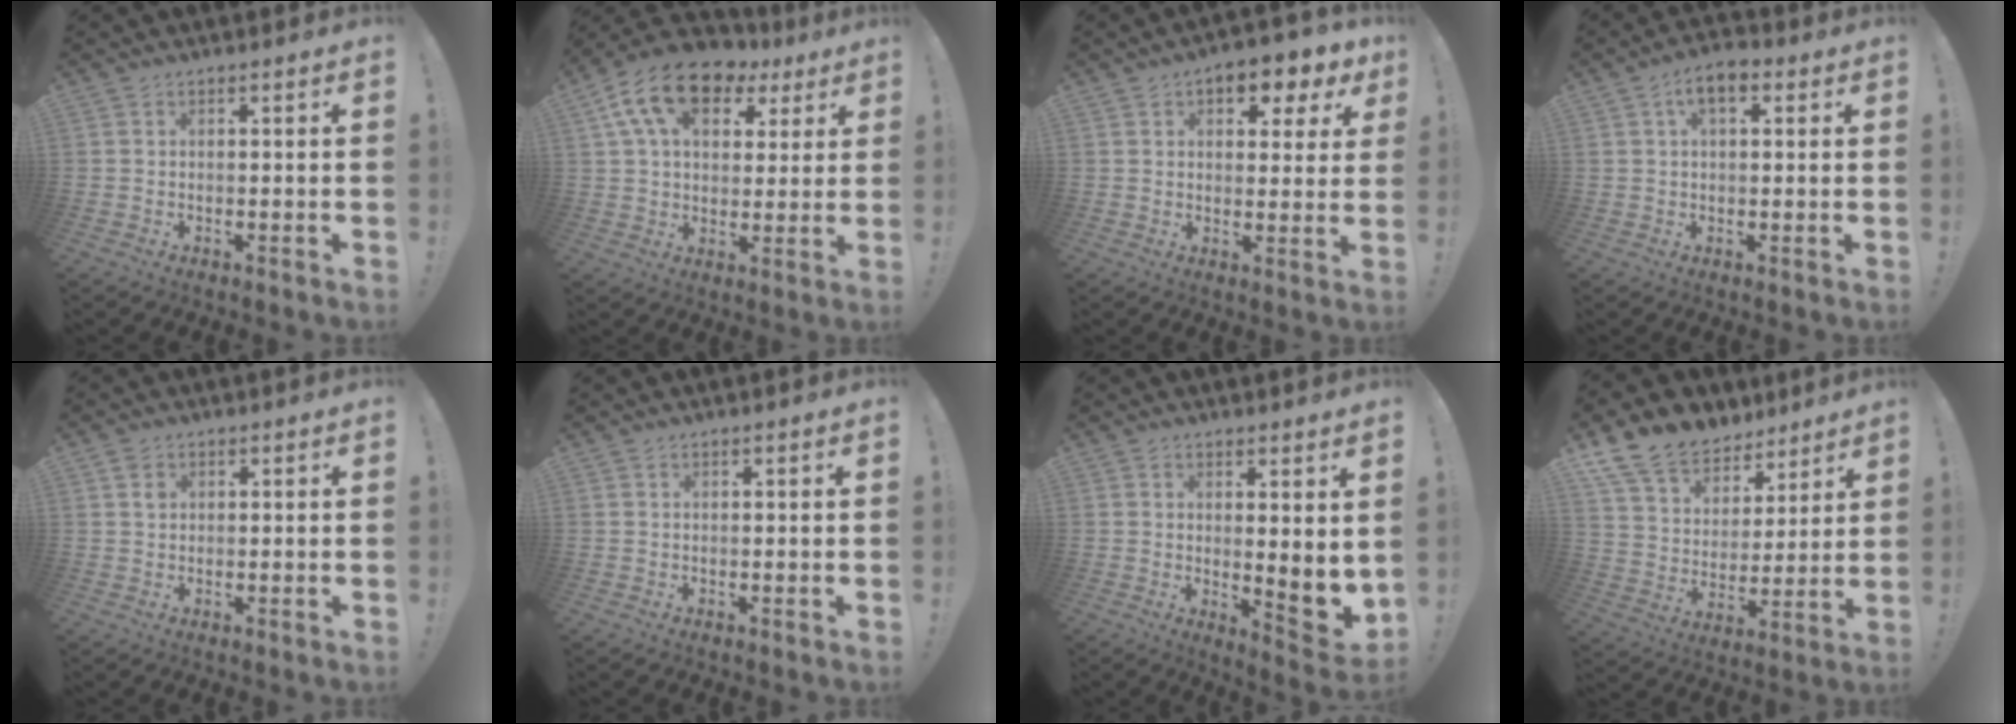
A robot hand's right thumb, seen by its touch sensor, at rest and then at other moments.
{"total": 16.2, "force": [7.5, 10.0, 10.3], "torque": [-0.180, -0.021, 0.139]}
{"total": 7.5, "force": [3.8, 4.3, 4.9], "torque": [-0.056, -0.022, 0.065]}
{"total": 6.2, "force": [2.3, 3.0, 4.9], "torque": [-0.074, 0.003, 0.038]}
{"total": 1.4, "force": [0.7, 1.2, 0.5], "torque": [-0.001, -0.002, 0.011]}
{"total": 0.0}
{"total": 5.2, "force": [1.8, 1.1, 4.8], "torque": [-0.049, -0.046, 0.032]}
{"total": 14.5, "force": [10.9, 8.6, 4.2], "torque": [-0.085, -0.075, 0.210]}